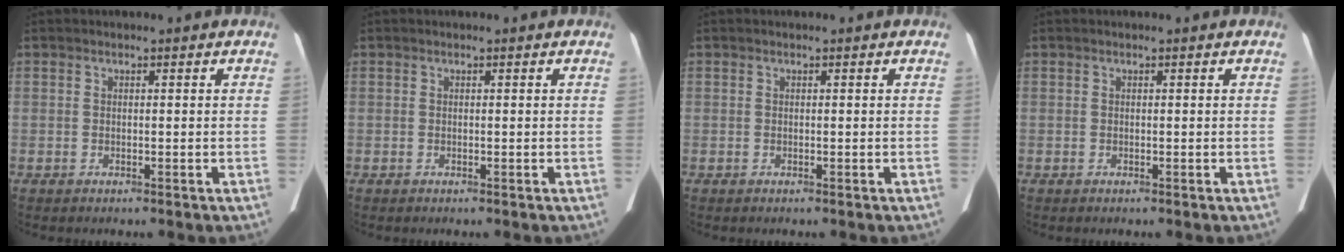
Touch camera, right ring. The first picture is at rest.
{"total": 0.0}
{"total": 0.0}
{"total": 0.0}